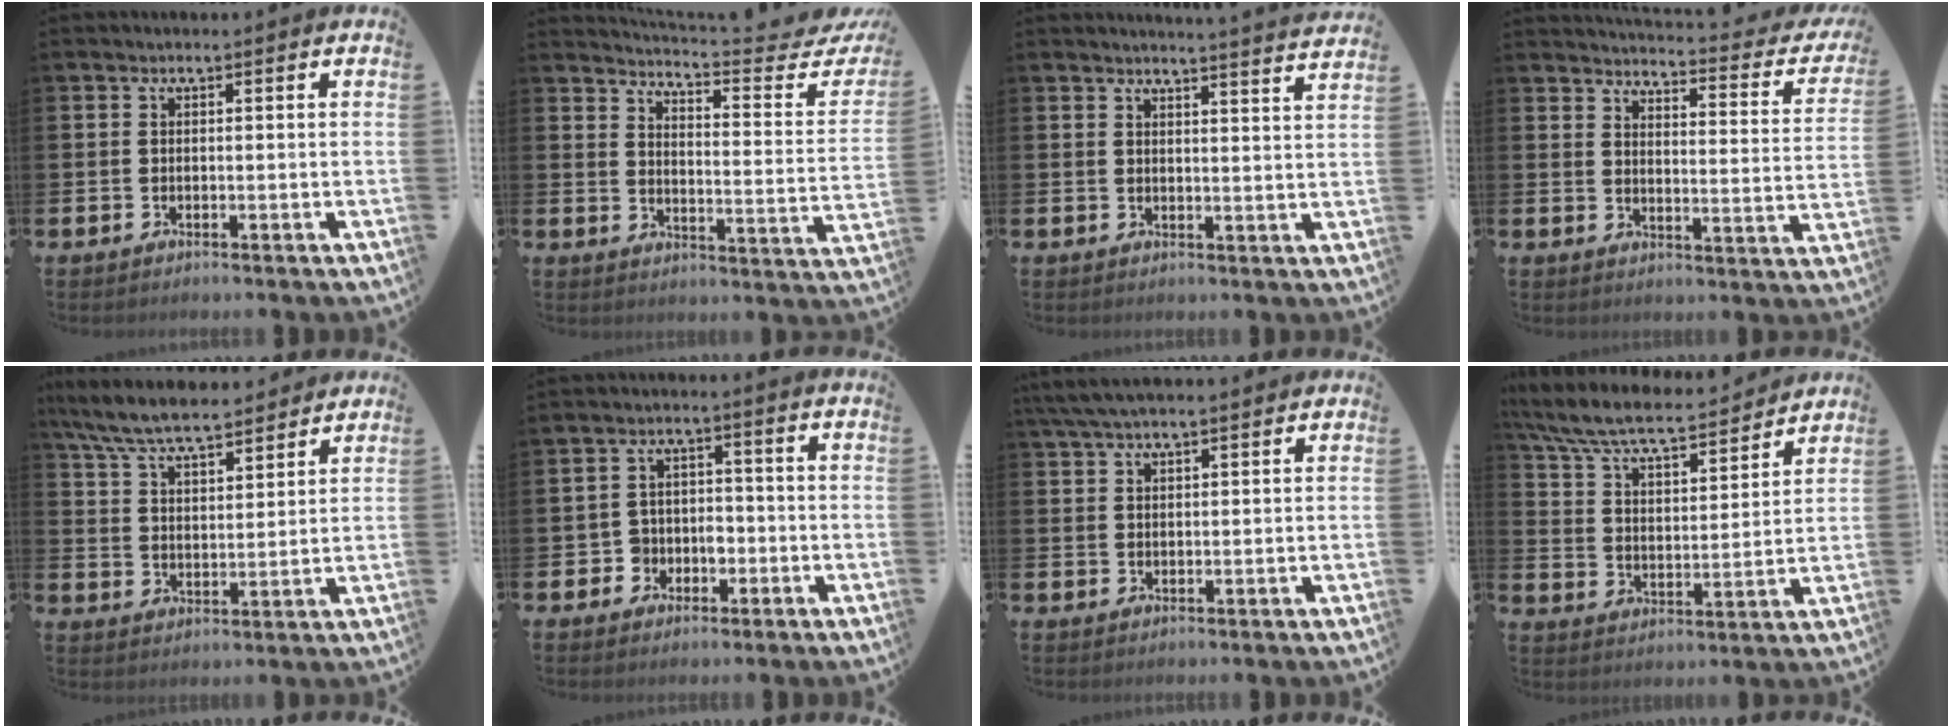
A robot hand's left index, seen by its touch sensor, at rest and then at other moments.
{"total": 4.3, "force": [3.9, -0.3, 1.8], "torque": [-0.039, -0.044, 0.053]}
{"total": 3.5, "force": [3.4, -0.7, 0.0], "torque": [0.014, -0.034, 0.056]}
{"total": 3.0, "force": [2.8, 0.4, 0.8], "torque": [-0.018, -0.039, 0.036]}
{"total": 7.5, "force": [7.1, 0.9, 2.3], "torque": [-0.072, -0.040, 0.126]}
{"total": 3.5, "force": [-1.3, 3.2, 0.6], "torque": [-0.021, 0.004, -0.033]}
{"total": 4.4, "force": [3.8, 0.7, 2.0], "torque": [-0.044, -0.007, 0.070]}
{"total": 7.8, "force": [7.1, 1.6, 2.7], "torque": [-0.089, -0.052, 0.119]}